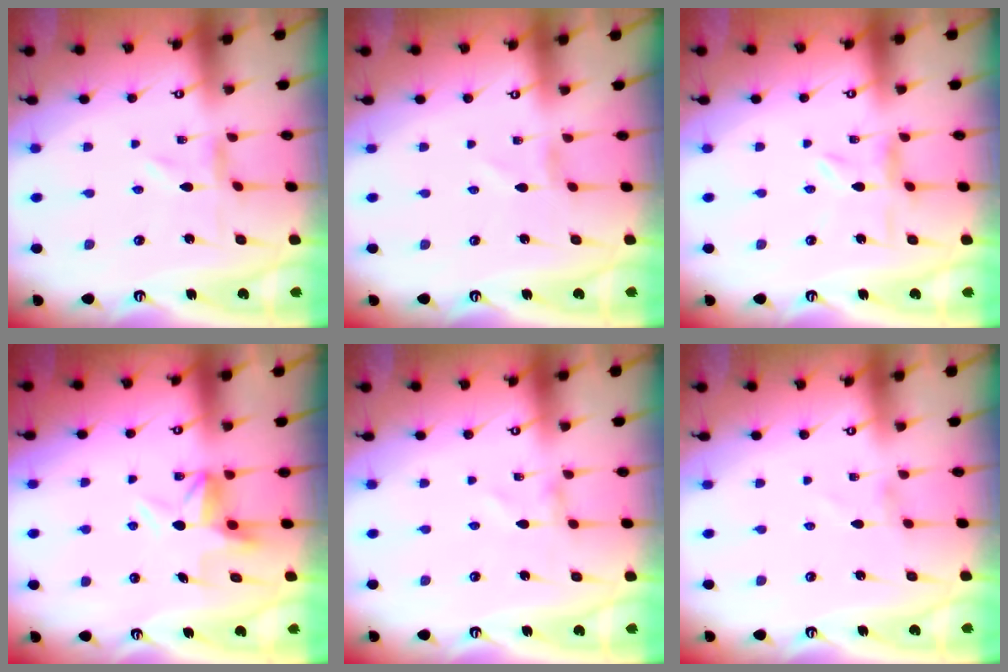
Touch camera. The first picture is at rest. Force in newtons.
{"total": 0.0}
{"total": 3.0, "press": 2.9, "slide": 0.3}
{"total": 6.4, "press": 6.4, "slide": 0.3}
{"total": 0.7, "press": 0.7, "slide": 0.1}
{"total": 1.2, "press": 1.2, "slide": 0.1}